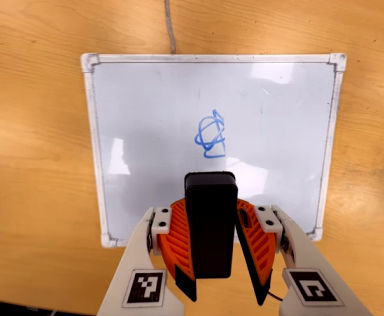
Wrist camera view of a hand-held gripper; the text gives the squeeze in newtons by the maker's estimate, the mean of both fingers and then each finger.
{"total": 8.3, "left": 8.3, "right": 8.4}